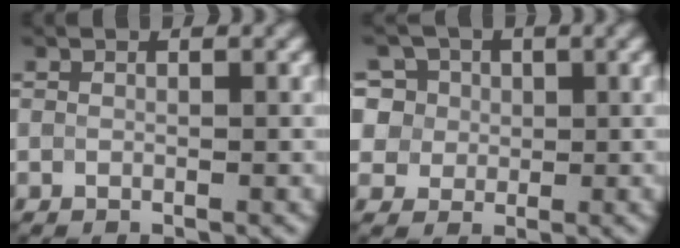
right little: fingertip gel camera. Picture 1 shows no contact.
{"total": 9.5, "force": [4.6, 7.3, 4.0], "torque": [-0.089, 0.030, 0.057]}